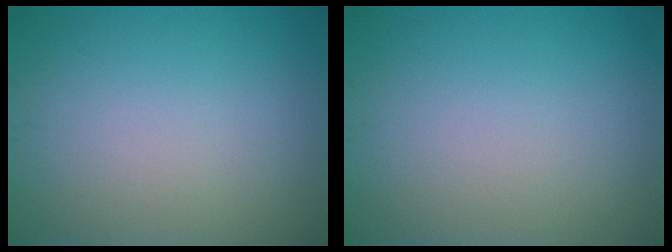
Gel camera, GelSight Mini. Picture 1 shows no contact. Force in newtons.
{"total": 0.0}